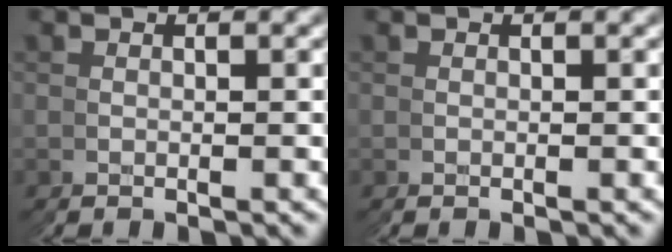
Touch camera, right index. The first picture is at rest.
{"total": 0.0}